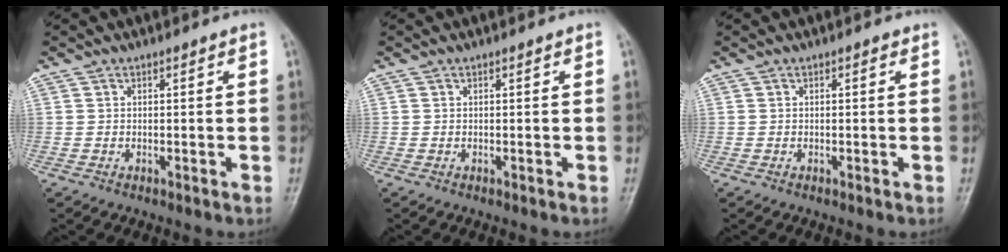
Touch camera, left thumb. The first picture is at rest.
{"total": 0.0}
{"total": 0.0}